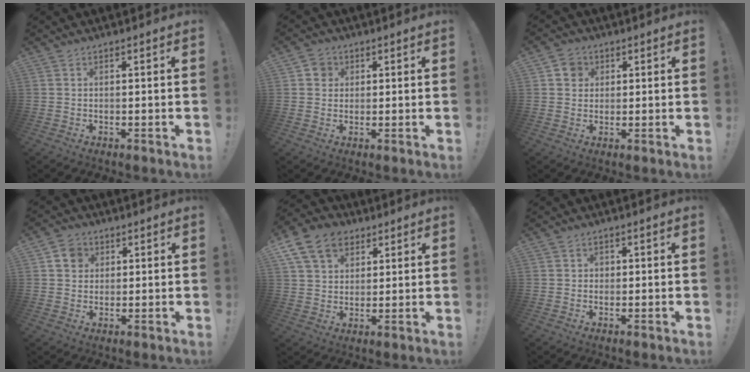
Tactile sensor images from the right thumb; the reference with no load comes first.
{"total": 3.9, "force": [1.0, 3.5, 1.3], "torque": [-0.016, 0.006, 0.018]}
{"total": 5.0, "force": [1.7, 4.4, 1.6], "torque": [-0.019, 0.002, 0.033]}
{"total": 5.6, "force": [2.0, 4.9, 2.0], "torque": [-0.027, 0.001, 0.038]}
{"total": 13.7, "force": [6.4, 10.0, 6.7], "torque": [-0.098, -0.029, 0.128]}
{"total": 1.3, "force": [-0.1, 1.3, 0.5], "torque": [-0.005, 0.003, -0.004]}